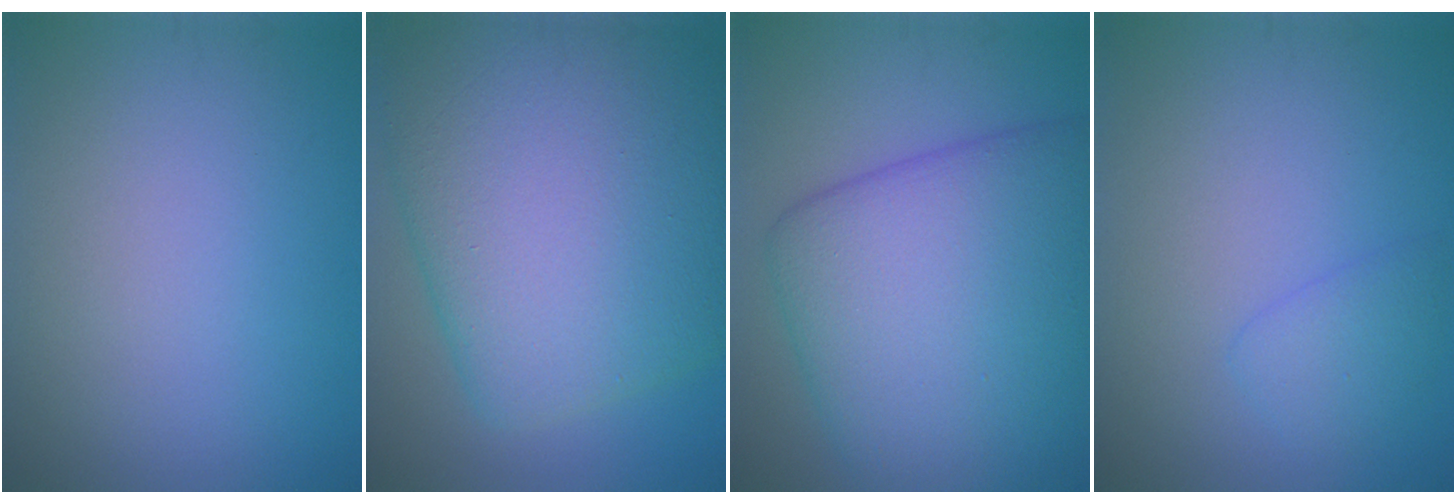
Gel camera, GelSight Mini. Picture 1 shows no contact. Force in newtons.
{"total": 14.5, "press": 14.5, "slide": 0.4}
{"total": 12.3, "press": 12.3, "slide": 0.3}
{"total": 1.8, "press": 1.8, "slide": 0.1}